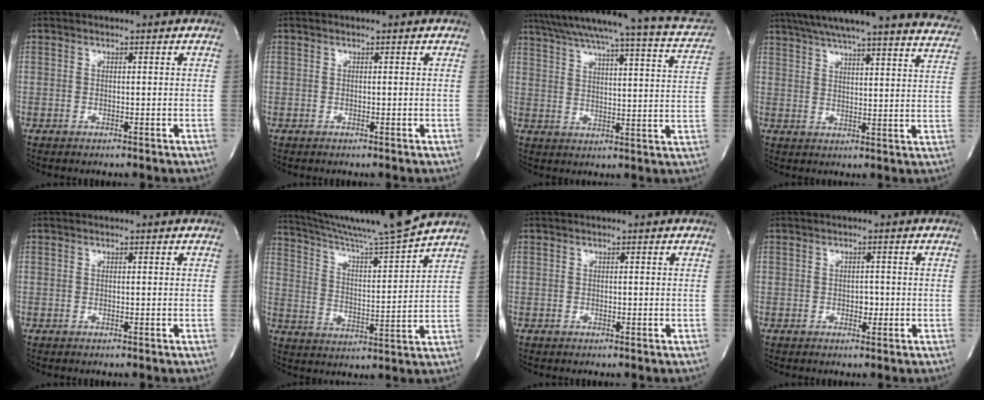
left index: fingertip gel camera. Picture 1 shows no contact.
{"total": 0.0}
{"total": 22.9, "force": [20.1, 1.4, 10.8], "torque": [-0.161, -0.018, 0.252]}
{"total": 28.8, "force": [25.8, 2.4, 12.6], "torque": [-0.200, -0.048, 0.309]}
{"total": 0.0}
{"total": 15.3, "force": [14.0, -2.5, 5.6], "torque": [-0.103, -0.031, 0.224]}
{"total": 0.0}
{"total": 1.5, "force": [-0.4, 0.9, 1.1], "torque": [-0.015, 0.002, -0.003]}